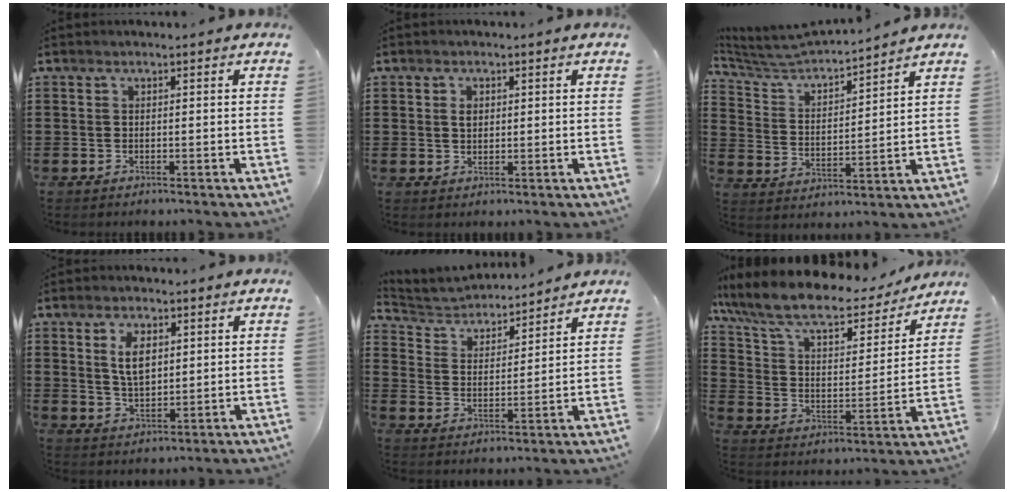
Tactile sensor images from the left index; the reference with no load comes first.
{"total": 1.7, "force": [0.5, 1.3, 1.0], "torque": [-0.014, 0.003, 0.008]}
{"total": 4.3, "force": [4.2, 0.4, 0.9], "torque": [-0.043, -0.034, 0.064]}
{"total": 5.4, "force": [1.8, 2.9, 4.2], "torque": [-0.077, 0.003, 0.027]}
{"total": 4.3, "force": [4.2, 0.8, 0.2], "torque": [-0.029, -0.027, 0.070]}
{"total": 9.9, "force": [8.4, 2.2, 4.7], "torque": [-0.125, -0.049, 0.143]}